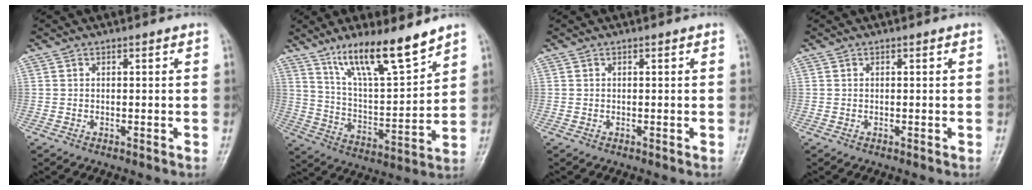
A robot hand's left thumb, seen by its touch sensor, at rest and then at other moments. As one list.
[{"total": 15.0, "force": [10.9, 3.1, 9.8], "torque": [-0.154, -0.066, 0.204]}, {"total": 0.0}, {"total": 0.0}]